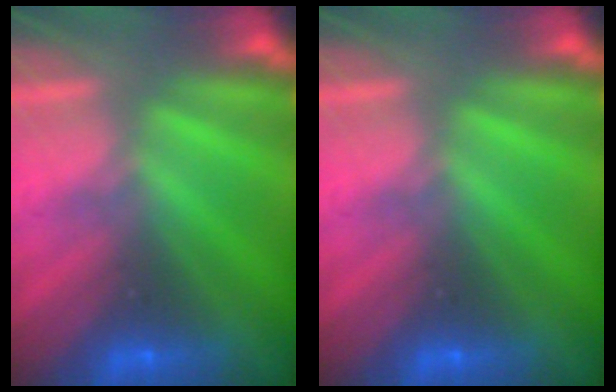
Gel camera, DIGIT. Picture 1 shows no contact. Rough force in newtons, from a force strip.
{"total": 0.0}